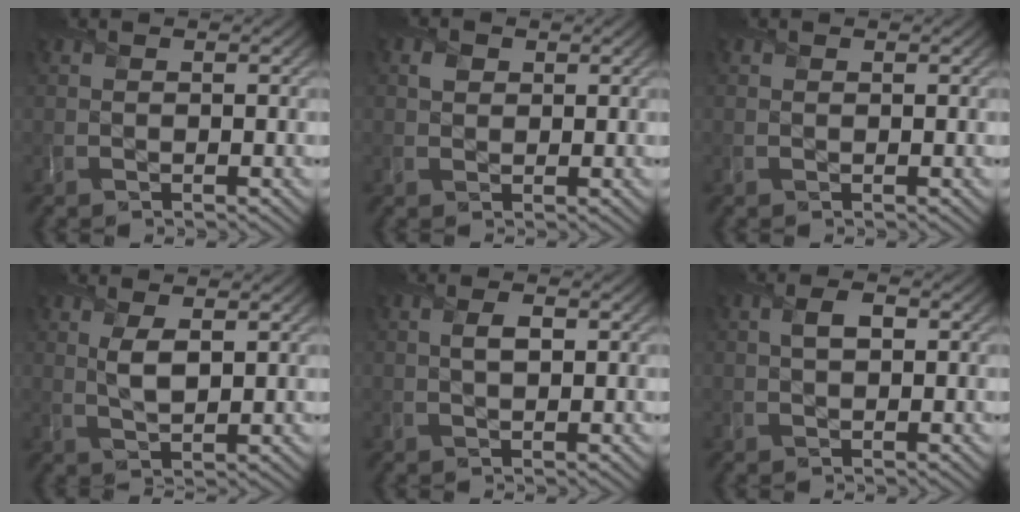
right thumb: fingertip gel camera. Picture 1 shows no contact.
{"total": 1.3, "force": [0.5, 1.2, 0.3], "torque": [-0.007, 0.000, 0.010]}
{"total": 0.0}
{"total": 3.2, "force": [1.1, 1.4, 2.6], "torque": [-0.059, -0.003, 0.025]}
{"total": 1.7, "force": [0.3, 0.9, 1.4], "torque": [-0.029, 0.001, 0.005]}
{"total": 2.0, "force": [0.3, 1.3, 1.5], "torque": [-0.028, 0.002, 0.005]}